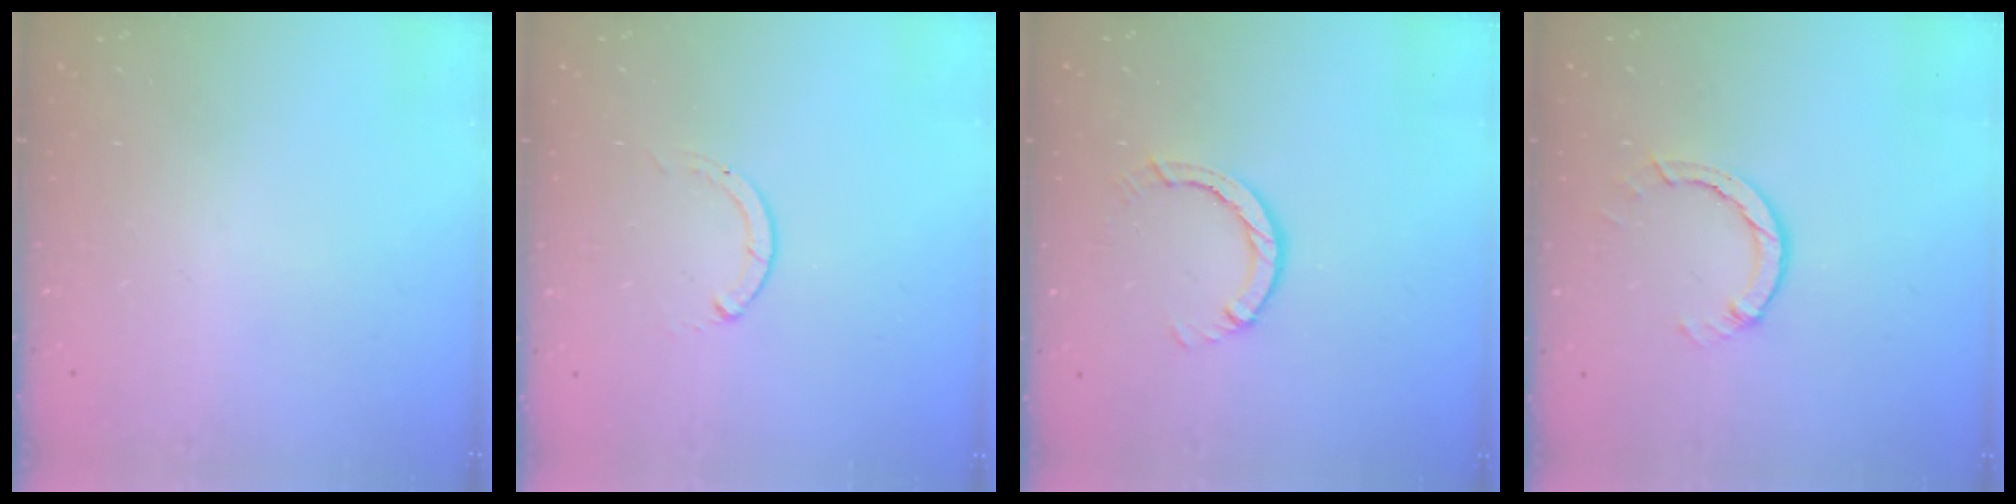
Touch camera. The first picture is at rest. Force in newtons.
{"total": 0.0}
{"total": 2.9, "press": 2.9, "slide": 0.5}
{"total": 3.5, "press": 3.5, "slide": 0.4}